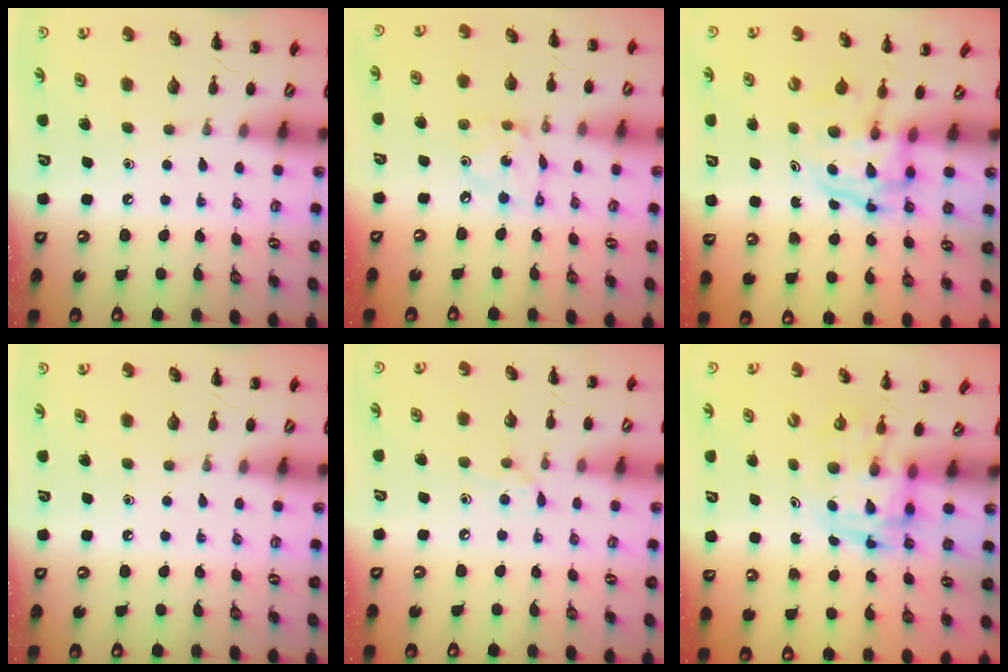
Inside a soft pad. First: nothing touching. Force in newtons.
{"total": 3.6, "press": 3.6, "slide": 0.5}
{"total": 3.7, "press": 3.7, "slide": 0.6}
{"total": 0.0}
{"total": 6.0, "press": 5.6, "slide": 2.1}
{"total": 3.6, "press": 3.5, "slide": 0.6}